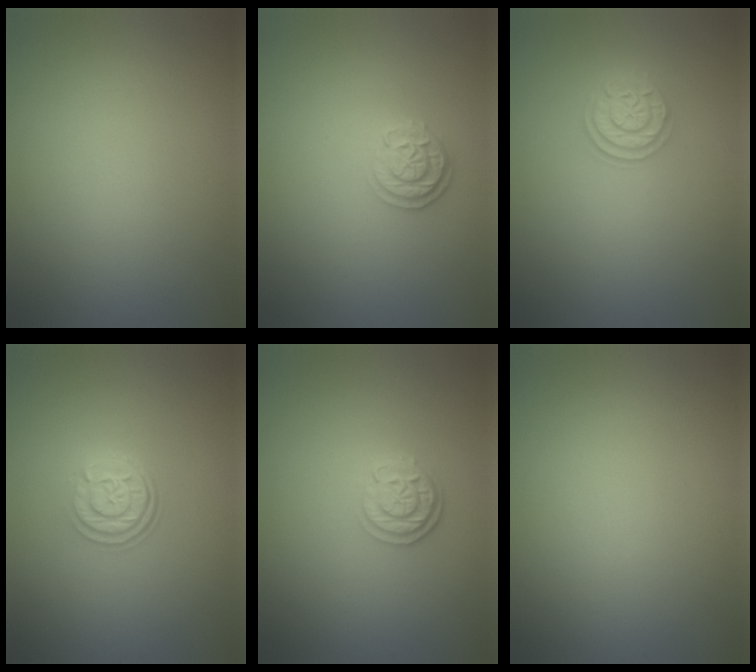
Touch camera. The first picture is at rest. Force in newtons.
{"total": 2.5, "press": 2.1, "slide": 1.3}
{"total": 2.1, "press": 2.1, "slide": 0.3}
{"total": 3.1, "press": 2.4, "slide": 2.0}
{"total": 2.5, "press": 2.1, "slide": 1.4}
{"total": 0.0}